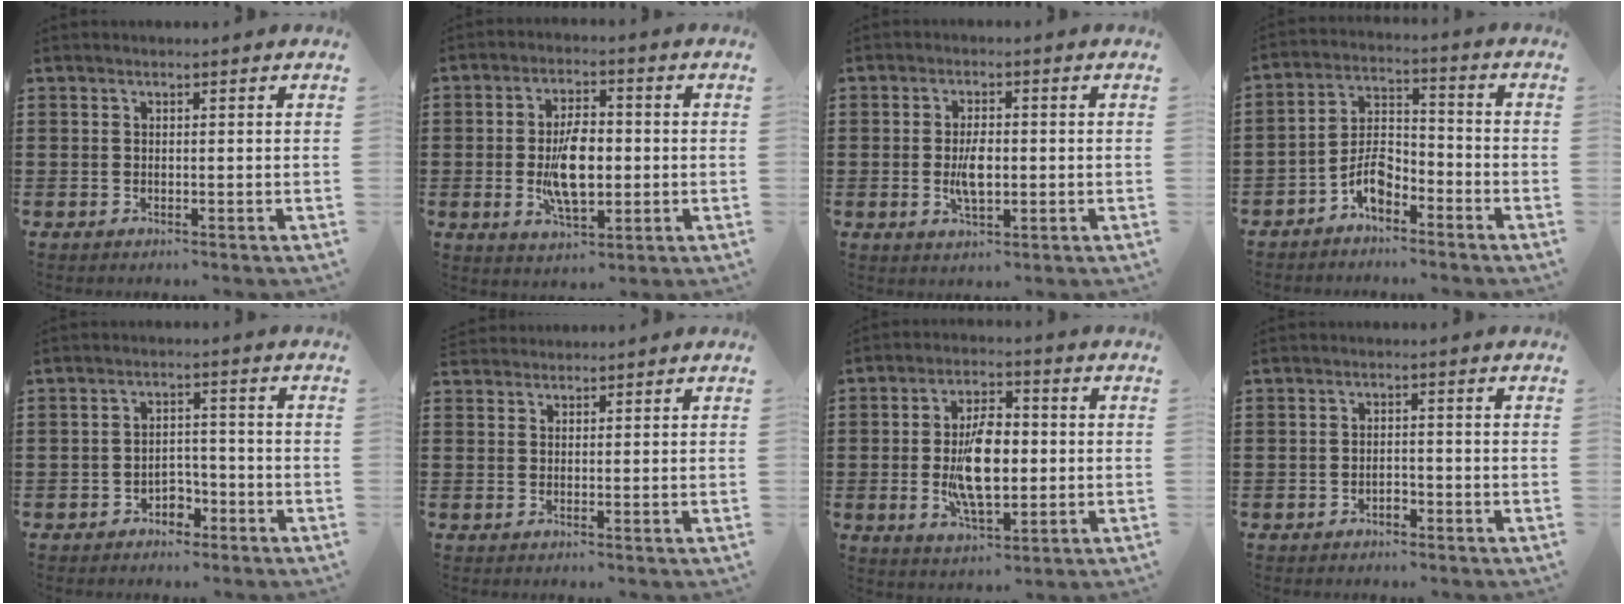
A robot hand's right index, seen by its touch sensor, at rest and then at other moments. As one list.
[{"total": 8.9, "force": [-0.8, 4.3, 7.8], "torque": [-0.155, -0.003, -0.019]}, {"total": 4.8, "force": [-0.4, 2.1, 4.3], "torque": [-0.078, -0.003, -0.011]}, {"total": 6.1, "force": [-3.9, 3.2, 3.5], "torque": [-0.074, 0.016, -0.076]}, {"total": 3.1, "force": [-2.2, 1.9, 1.2], "torque": [-0.026, 0.005, -0.045]}, {"total": 1.4, "force": [1.3, 0.3, -0.3], "torque": [0.002, 0.003, 0.028]}, {"total": 10.4, "force": [-0.6, 5.1, 9.0], "torque": [-0.171, -0.001, -0.017]}, {"total": 1.6, "force": [-1.1, 0.8, 0.8], "torque": [-0.020, -0.001, -0.022]}]